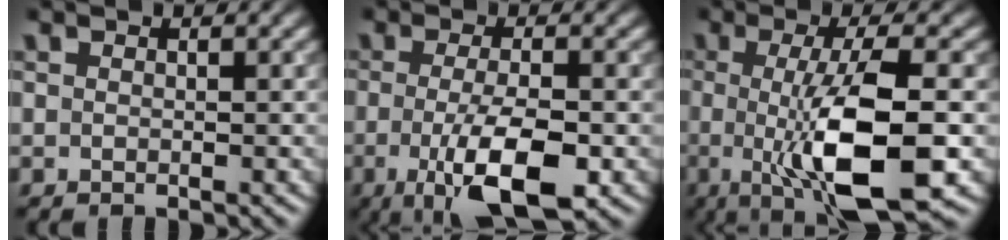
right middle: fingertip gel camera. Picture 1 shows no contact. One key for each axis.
{"total": 7.1, "fx": -2.0, "fy": 2.1, "fz": 6.4, "tx": -0.114, "ty": -0.009, "tz": -0.032}
{"total": 10.0, "fx": -1.4, "fy": 2.6, "fz": 9.5, "tx": -0.145, "ty": -0.015, "tz": -0.021}